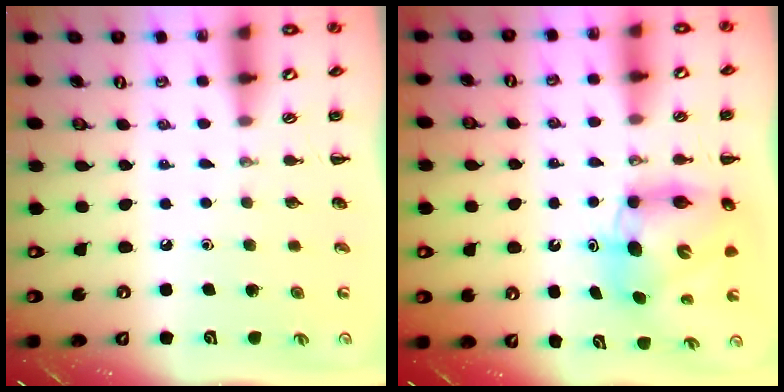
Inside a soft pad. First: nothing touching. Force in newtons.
{"total": 8.7, "press": 8.3, "slide": 2.5}